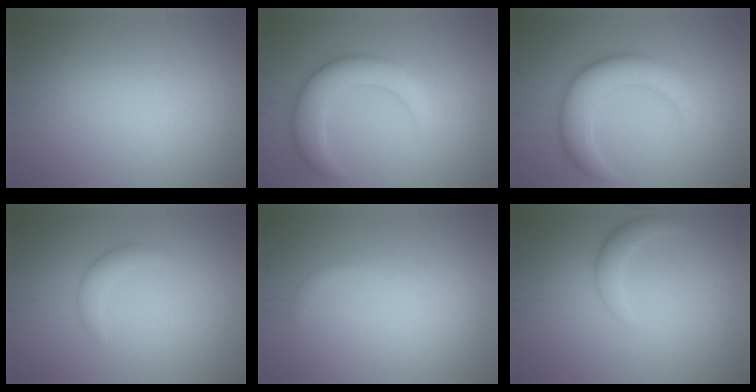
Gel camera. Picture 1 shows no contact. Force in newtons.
{"total": 5.3, "press": 5.3, "slide": 0.1}
{"total": 5.7, "press": 5.7, "slide": 0.1}
{"total": 1.7, "press": 1.7, "slide": 0.2}
{"total": 0.6, "press": 0.6, "slide": 0.1}
{"total": 1.8, "press": 1.8, "slide": 0.1}